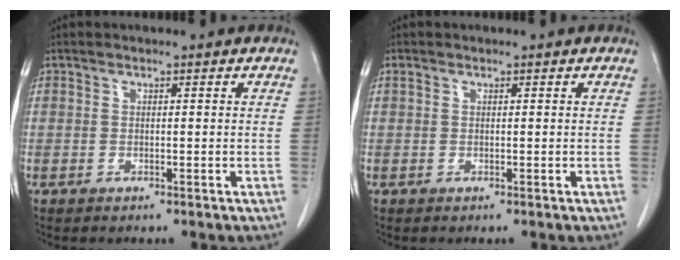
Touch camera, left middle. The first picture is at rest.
{"total": 0.0}